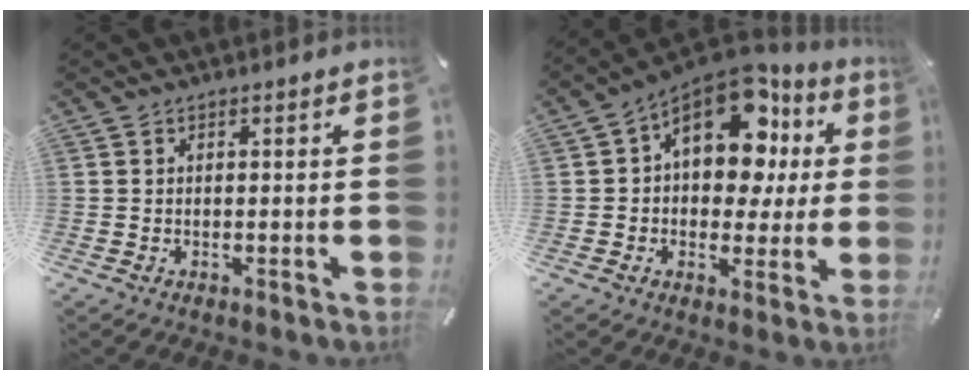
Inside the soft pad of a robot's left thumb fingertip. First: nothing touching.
{"total": 16.0, "force": [6.7, 10.1, 10.5], "torque": [-0.165, -0.042, 0.118]}